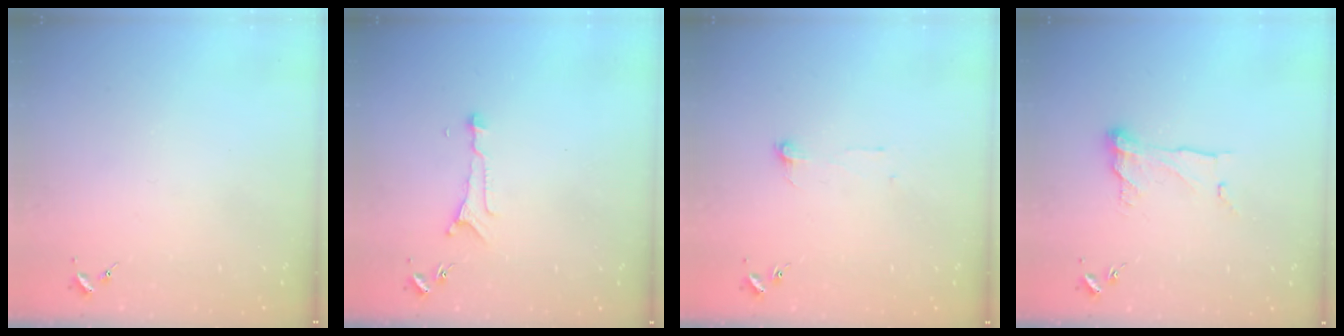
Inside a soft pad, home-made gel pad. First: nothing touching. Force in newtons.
{"total": 5.6, "press": 5.6, "slide": 0.4}
{"total": 4.0, "press": 4.0, "slide": 0.3}
{"total": 9.8, "press": 9.8, "slide": 0.7}